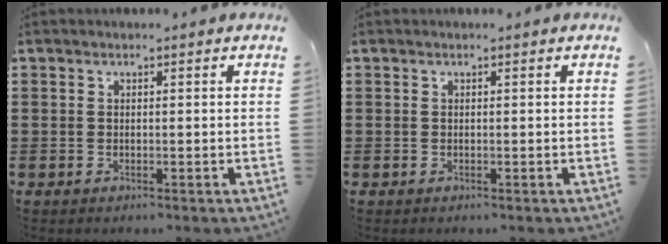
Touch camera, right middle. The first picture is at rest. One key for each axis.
{"total": 0.0}